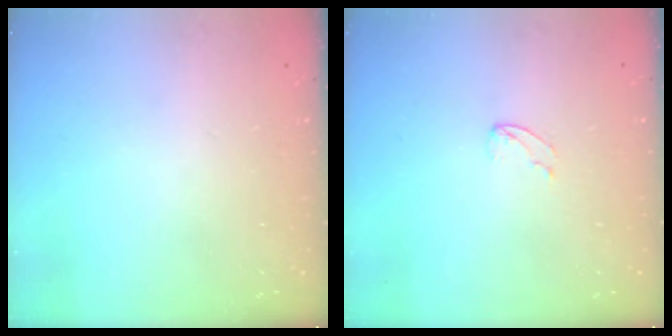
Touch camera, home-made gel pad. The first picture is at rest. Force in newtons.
{"total": 3.2, "press": 3.2, "slide": 0.3}